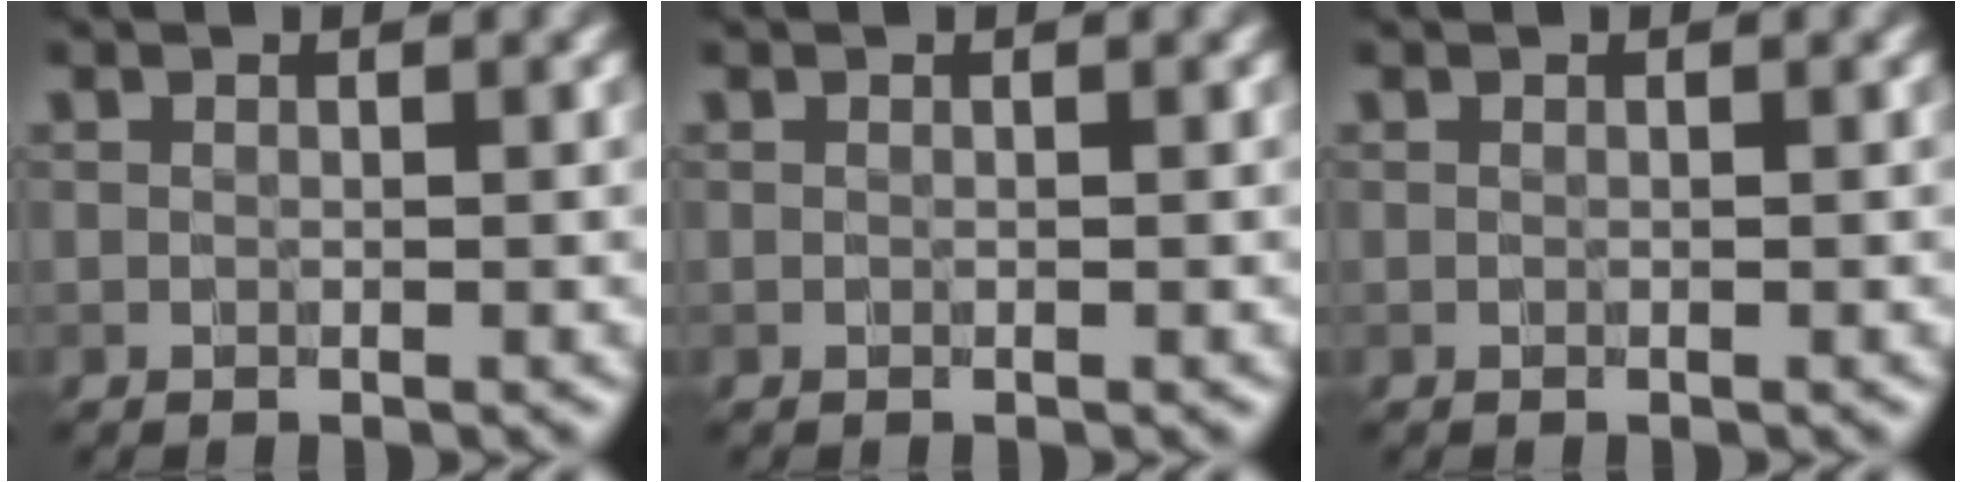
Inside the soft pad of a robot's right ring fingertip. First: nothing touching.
{"total": 0.0}
{"total": 0.0}